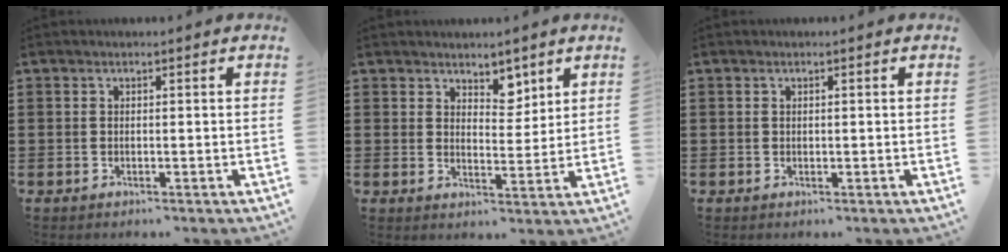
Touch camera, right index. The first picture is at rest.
{"total": 4.1, "force": [3.5, 2.1, 0.8], "torque": [-0.013, -0.004, 0.062]}
{"total": 0.0}